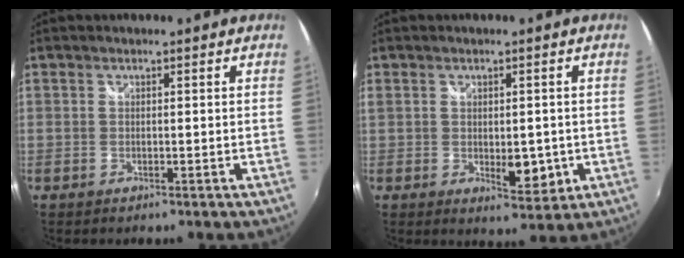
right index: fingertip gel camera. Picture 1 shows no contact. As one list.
[{"total": 6.4, "force": [-0.7, 3.5, 5.2], "torque": [-0.085, -0.014, -0.003]}]